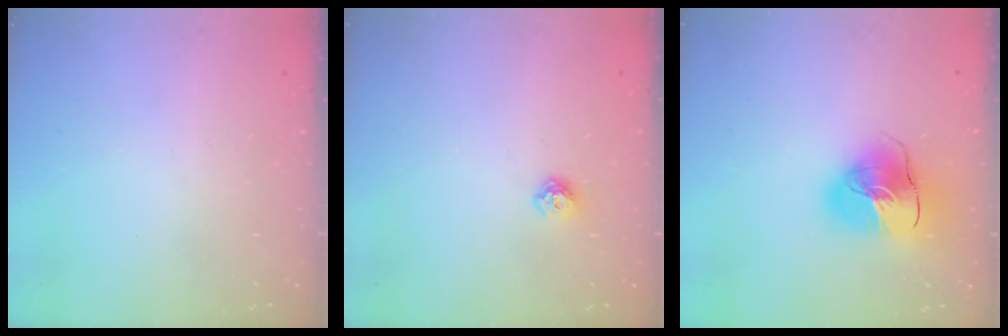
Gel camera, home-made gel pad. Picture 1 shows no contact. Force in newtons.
{"total": 6.8, "press": 6.7, "slide": 1.0}
{"total": 16.2, "press": 16.0, "slide": 2.3}